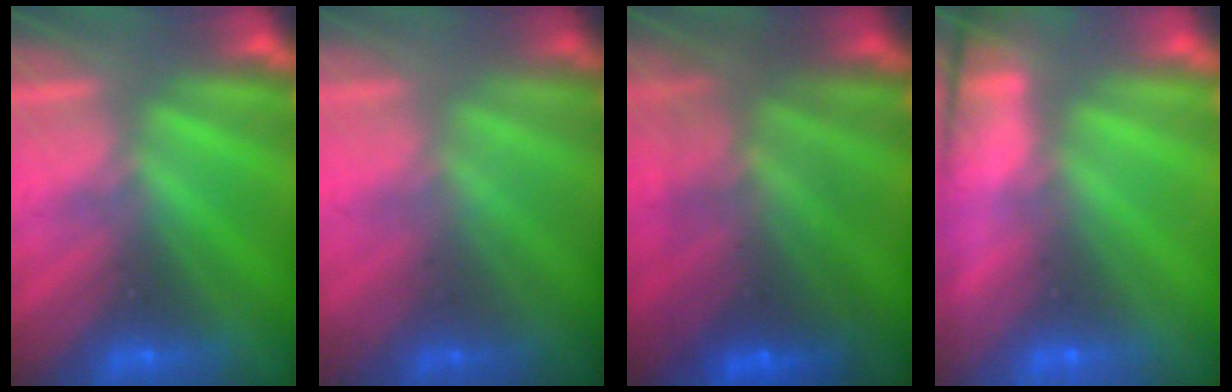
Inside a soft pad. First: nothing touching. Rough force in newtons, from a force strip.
{"total": 1.3}
{"total": 7.4}
{"total": 11.5}